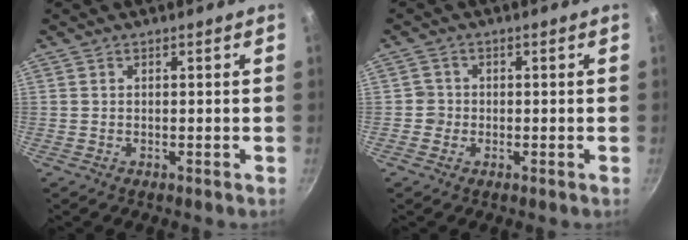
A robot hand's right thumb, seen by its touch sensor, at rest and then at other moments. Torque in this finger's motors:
{"motor_torque": [-0.06, -0.12, 0.36, 0.28, 0.02]}